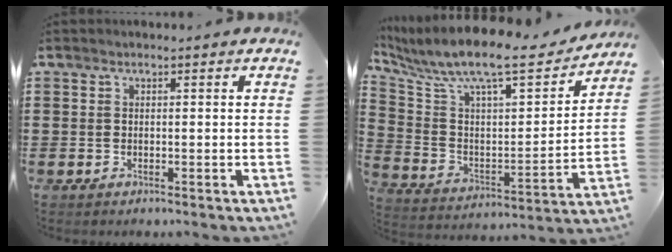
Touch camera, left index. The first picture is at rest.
{"total": 10.3, "force": [8.4, 1.7, 5.6], "torque": [-0.131, -0.068, 0.134]}